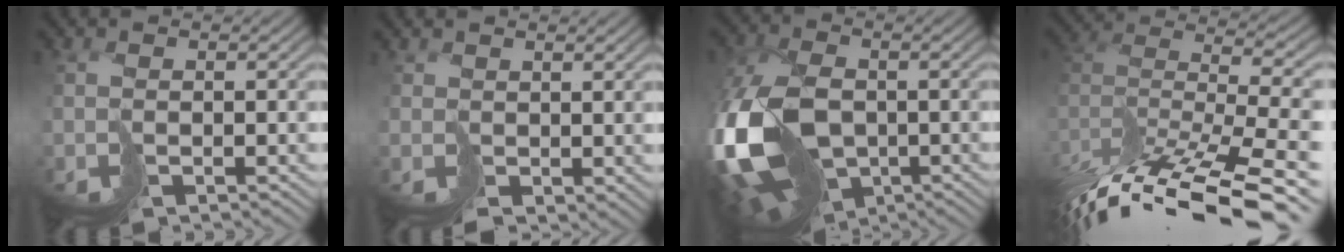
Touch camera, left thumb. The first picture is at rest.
{"total": 1.1, "force": [0.1, 1.1, 0.4], "torque": [-0.007, -0.002, 0.004]}
{"total": 18.6, "force": [-4.5, 12.8, 12.7], "torque": [-0.313, -0.038, -0.046]}
{"total": 14.1, "force": [-8.8, 5.2, 9.8], "torque": [-0.192, 0.012, -0.132]}